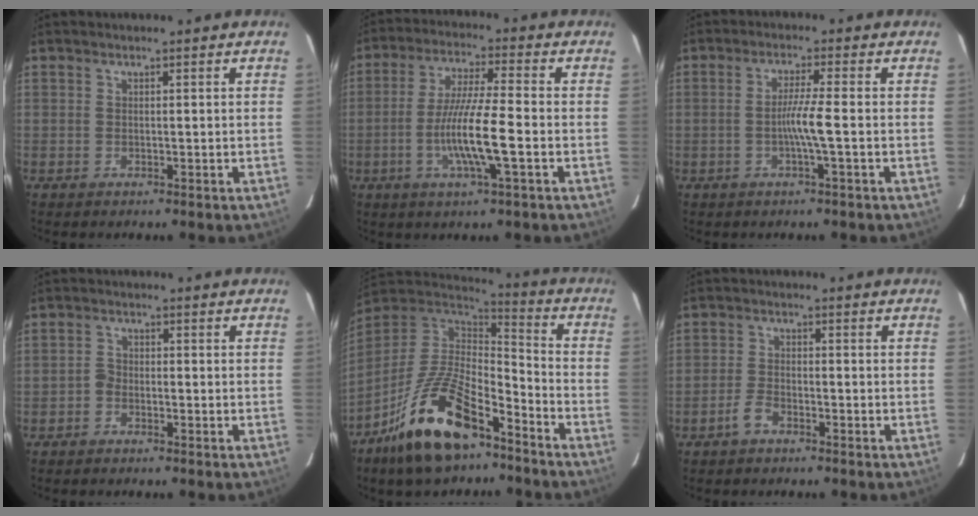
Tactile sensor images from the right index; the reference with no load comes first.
{"total": 10.3, "force": [-2.6, 0.1, 9.9], "torque": [-0.188, -0.008, -0.053]}
{"total": 4.2, "force": [-0.9, -0.7, 4.0], "torque": [-0.078, 0.000, -0.017]}
{"total": 1.5, "force": [-0.9, 1.0, 0.7], "torque": [-0.010, 0.005, -0.019]}
{"total": 17.3, "force": [-11.0, 6.0, 12.0], "torque": [-0.244, 0.000, -0.203]}
{"total": 2.5, "force": [-1.8, 1.0, 1.4], "torque": [-0.034, 0.001, -0.034]}